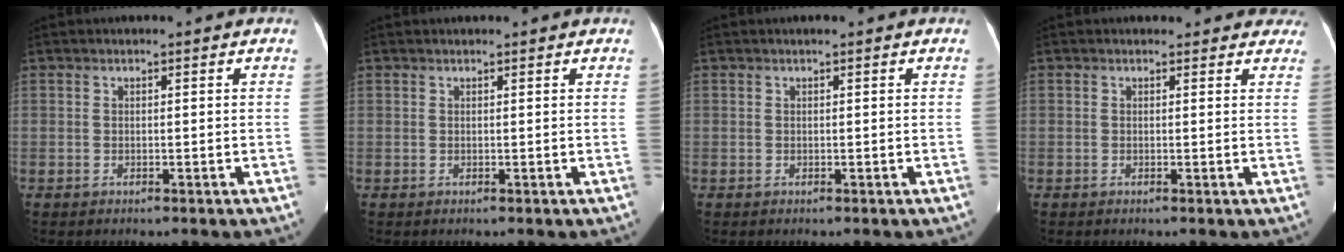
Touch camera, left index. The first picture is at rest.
{"total": 1.4, "force": [1.3, 0.3, 0.4], "torque": [-0.007, 0.022, 0.018]}
{"total": 0.0}
{"total": 5.7, "force": [4.8, 3.1, 0.2], "torque": [0.026, 0.006, 0.029]}